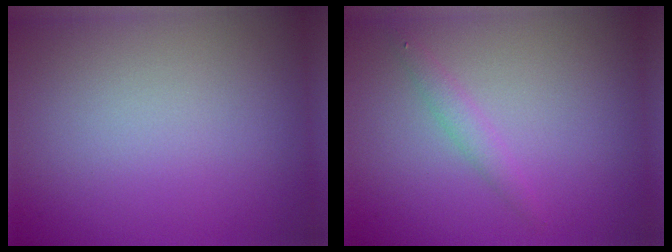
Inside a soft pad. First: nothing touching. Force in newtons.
{"total": 1.3, "press": 1.3, "slide": 0.0}